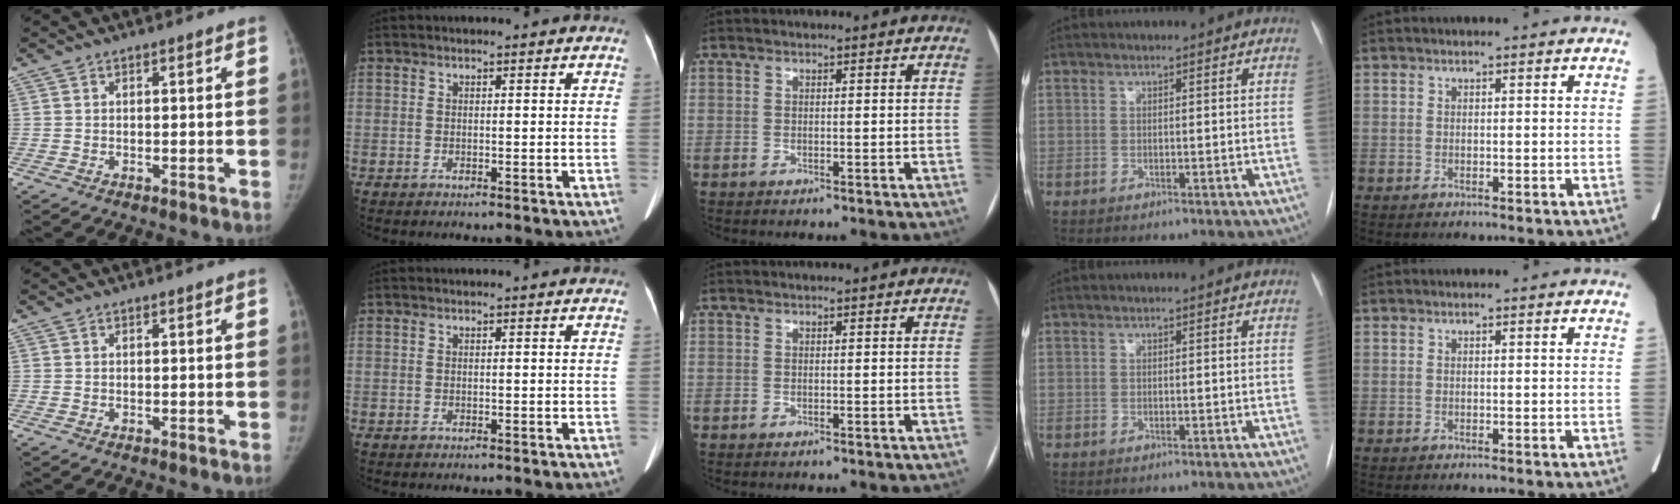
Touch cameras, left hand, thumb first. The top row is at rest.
{}